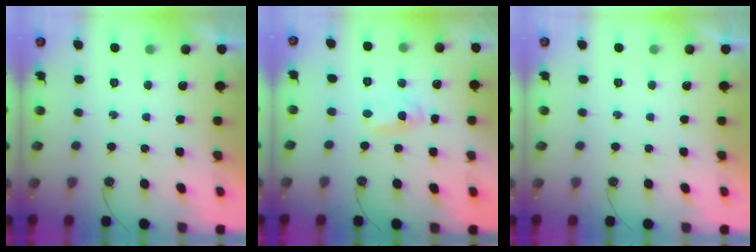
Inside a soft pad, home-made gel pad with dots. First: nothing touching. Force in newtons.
{"total": 1.9, "press": 1.9, "slide": 0.2}
{"total": 0.0}